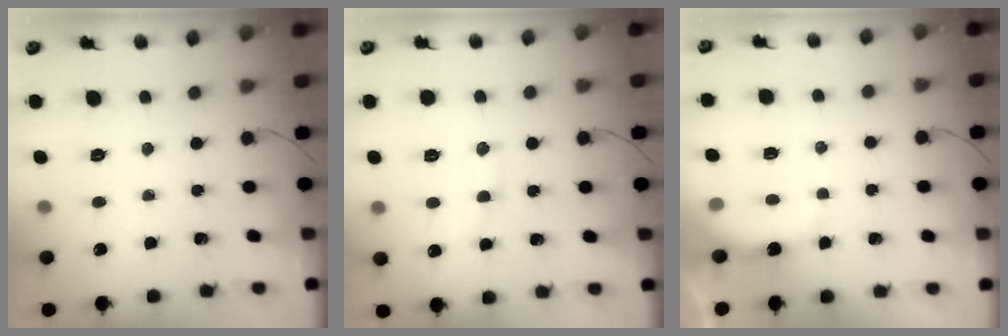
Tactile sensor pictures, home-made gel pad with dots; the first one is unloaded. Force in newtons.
{"total": 8.8, "press": 8.7, "slide": 1.3}
{"total": 3.4, "press": 3.3, "slide": 0.8}